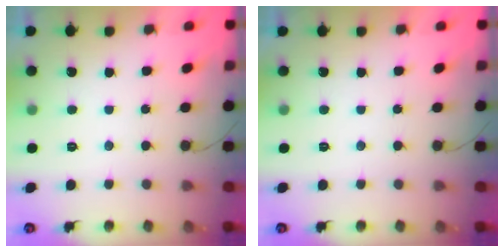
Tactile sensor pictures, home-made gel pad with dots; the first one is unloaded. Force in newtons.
{"total": 2.0, "press": 2.0, "slide": 0.1}